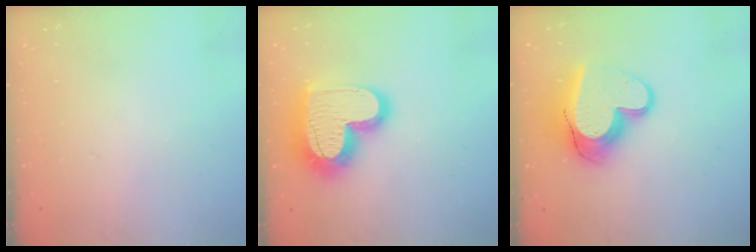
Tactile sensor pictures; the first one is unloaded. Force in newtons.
{"total": 21.1, "press": 21.1, "slide": 1.5}
{"total": 16.2, "press": 16.2, "slide": 1.3}